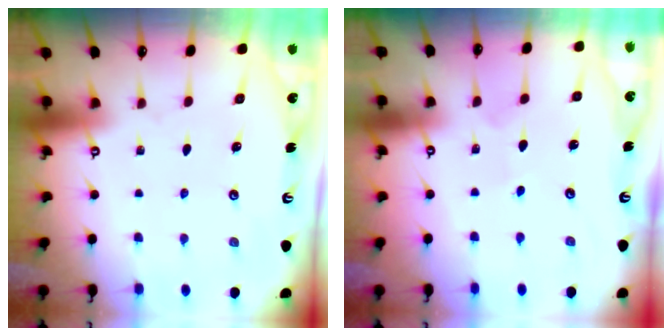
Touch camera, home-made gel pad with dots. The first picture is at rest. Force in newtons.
{"total": 1.2, "press": 1.2, "slide": 0.1}